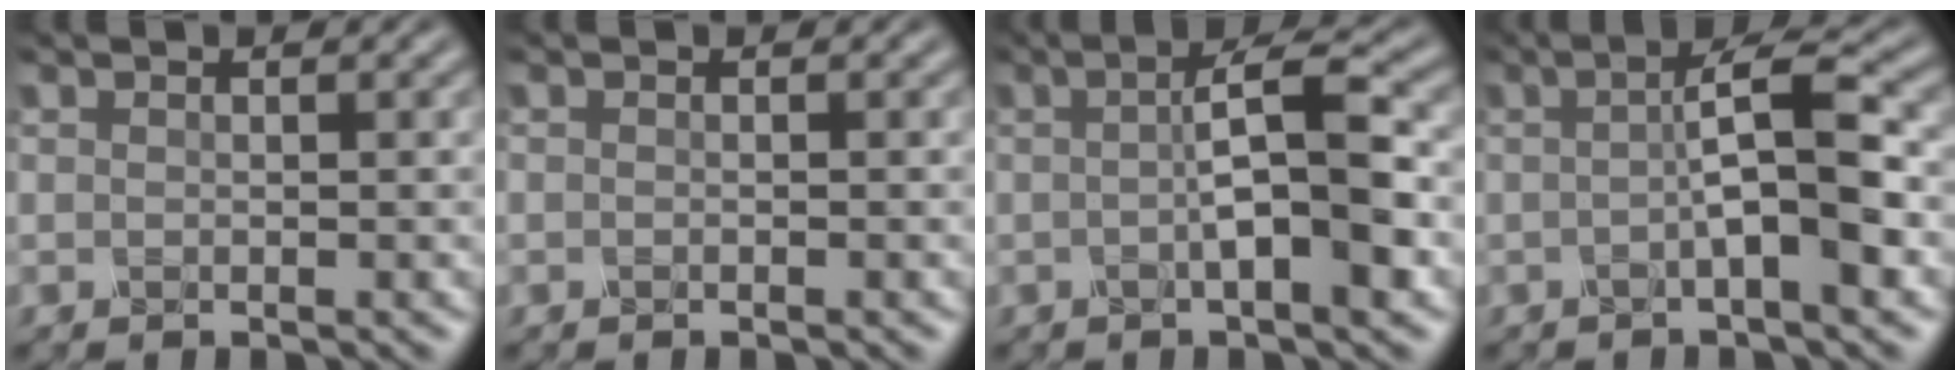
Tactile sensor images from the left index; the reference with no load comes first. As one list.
[{"total": 0.0}, {"total": 6.1, "force": [-0.3, 1.2, 5.9], "torque": [-0.091, 0.010, -0.011]}, {"total": 5.5, "force": [-0.4, 0.9, 5.4], "torque": [-0.085, 0.012, -0.013]}]